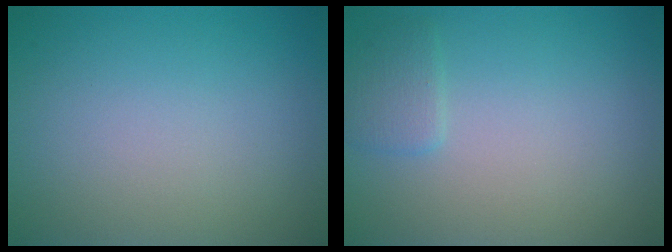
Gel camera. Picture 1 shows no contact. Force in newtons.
{"total": 1.4, "press": 1.4, "slide": 0.1}